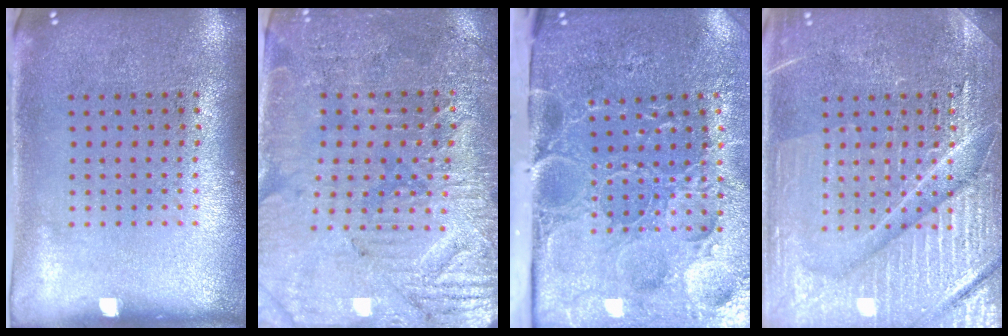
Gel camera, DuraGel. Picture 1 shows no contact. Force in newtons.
{"total": 3.5, "press": 3.3, "slide": 1.0}
{"total": 5.3, "press": 4.4, "slide": 3.0}
{"total": 7.4, "press": 7.3, "slide": 1.1}